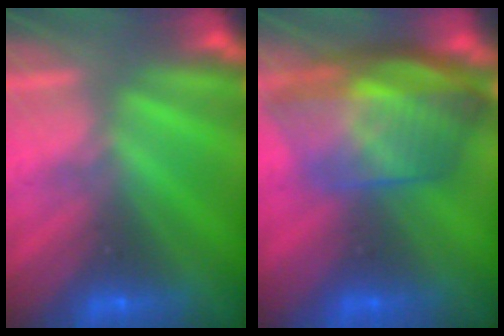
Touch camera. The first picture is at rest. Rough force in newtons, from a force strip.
{"total": 7.3}